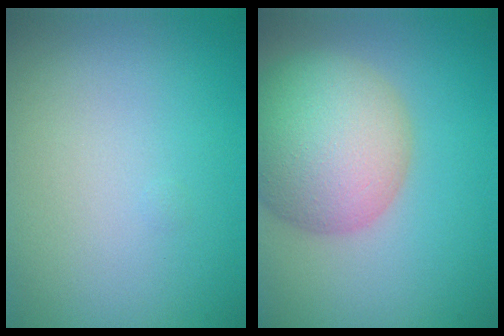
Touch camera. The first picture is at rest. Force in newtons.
{"total": 9.4, "press": 9.4, "slide": 0.6}